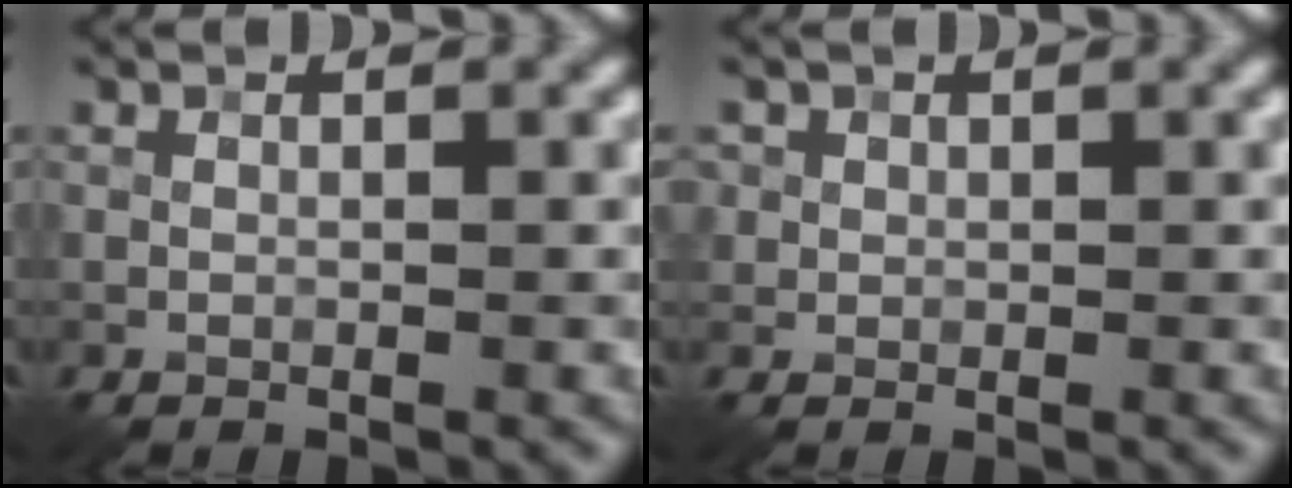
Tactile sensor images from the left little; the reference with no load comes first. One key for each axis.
{"total": 1.4, "fx": 0.6, "fy": 1.3, "fz": 0.1, "tx": 0.000, "ty": 0.005, "tz": -0.001}